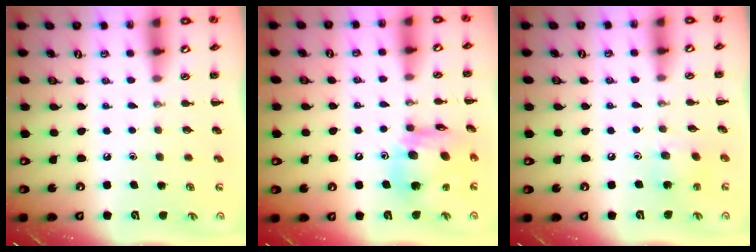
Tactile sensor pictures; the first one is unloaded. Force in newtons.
{"total": 15.3, "press": 15.0, "slide": 2.9}
{"total": 5.9, "press": 5.7, "slide": 1.4}